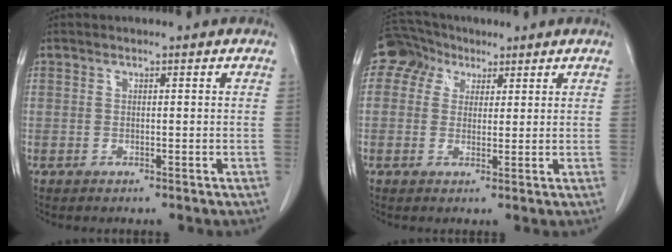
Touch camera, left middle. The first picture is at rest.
{"total": 5.6, "force": [2.9, 4.6, 1.1], "torque": [-0.024, 0.028, 0.053]}